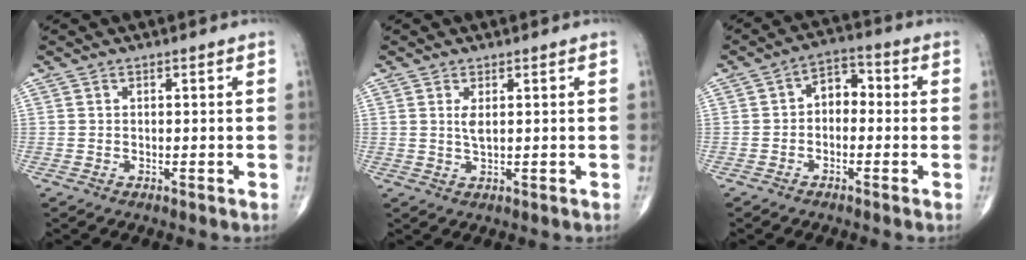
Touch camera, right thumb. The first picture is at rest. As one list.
[{"total": 2.1, "force": [0.6, 0.6, 1.9], "torque": [-0.040, -0.006, 0.018]}, {"total": 5.6, "force": [-0.4, 3.8, 4.0], "torque": [-0.039, 0.026, -0.020]}]